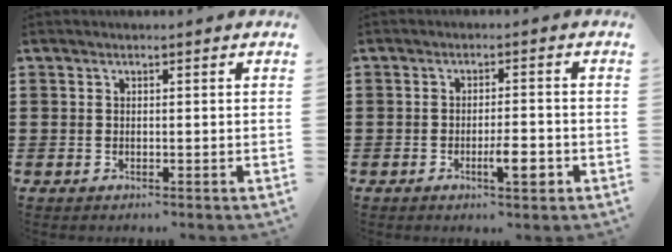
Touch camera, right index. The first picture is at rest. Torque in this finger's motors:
{"motor_torque": [0.37, -0.28, 0.27, 0.06]}